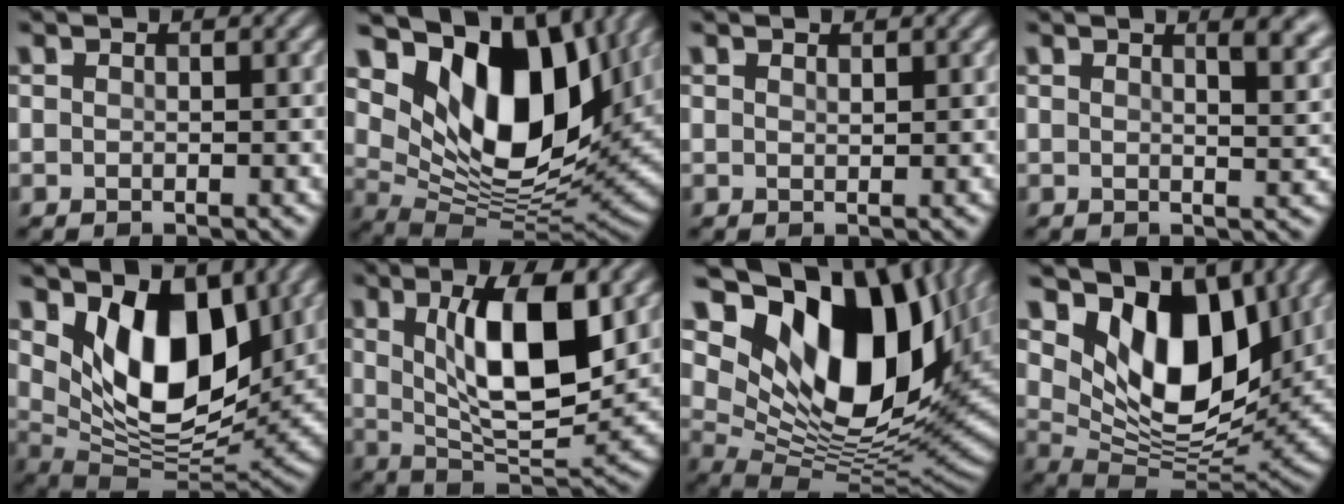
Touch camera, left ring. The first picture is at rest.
{"total": 14.4, "force": [6.7, 7.7, 10.1], "torque": [-0.167, -0.002, 0.118]}
{"total": 0.5, "force": [0.5, 0.1, 0.2], "torque": [-0.003, -0.003, 0.011]}
{"total": 5.5, "force": [3.1, 2.3, 3.8], "torque": [-0.015, 0.025, 0.023]}
{"total": 10.6, "force": [3.8, 5.7, 8.1], "torque": [-0.130, -0.022, 0.065]}
{"total": 9.7, "force": [2.6, 3.3, 8.8], "torque": [-0.145, -0.009, 0.048]}
{"total": 17.0, "force": [7.5, 9.3, 12.1], "torque": [-0.209, 0.007, 0.134]}
{"total": 11.3, "force": [5.0, 6.2, 8.0], "torque": [-0.132, -0.013, 0.088]}